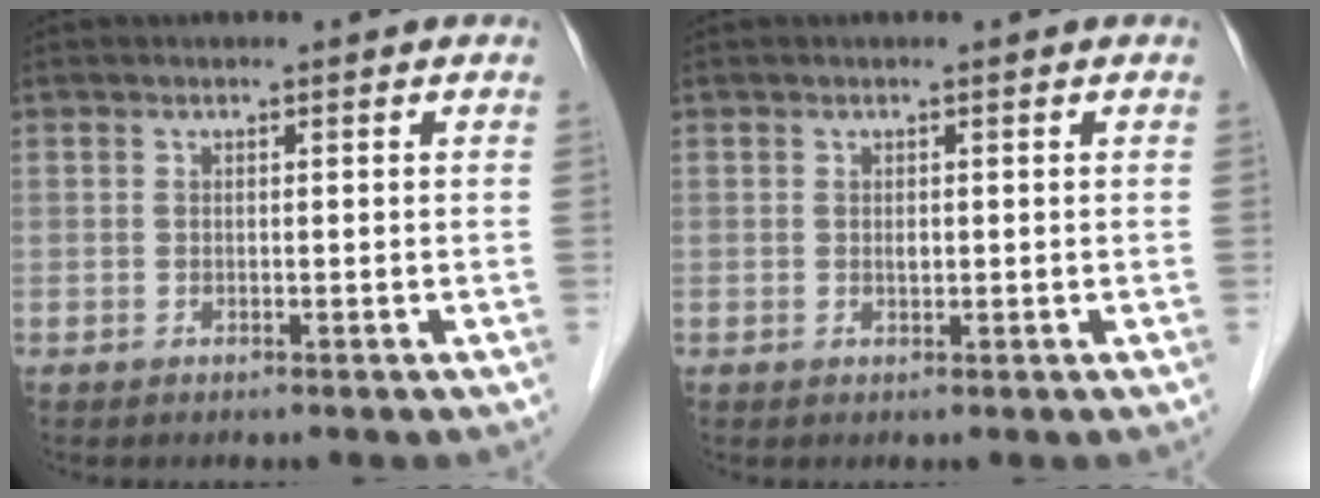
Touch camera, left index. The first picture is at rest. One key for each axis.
{"total": 0.6, "fx": 0.1, "fy": 0.3, "fz": 0.5, "tx": -0.009, "ty": 0.001, "tz": 0.002}